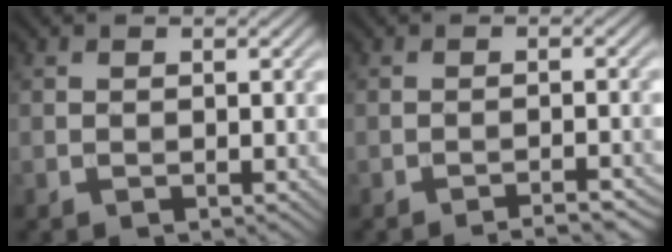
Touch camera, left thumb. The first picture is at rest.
{"total": 2.9, "force": [-2.4, -0.1, 1.7], "torque": [-0.028, 0.016, -0.038]}